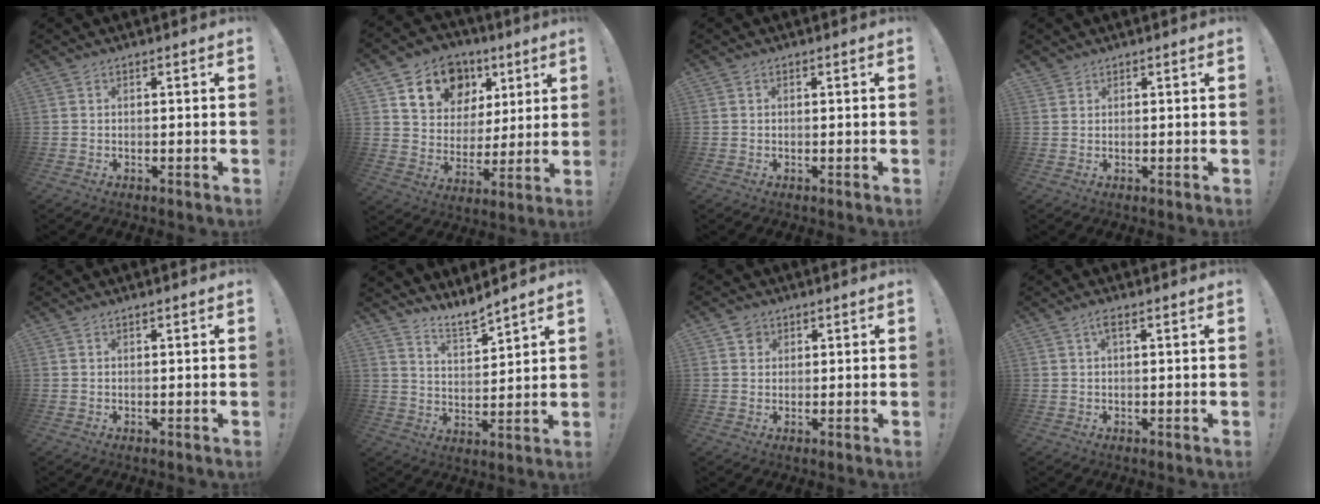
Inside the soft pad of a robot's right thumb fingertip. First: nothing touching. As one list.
[{"total": 15.6, "force": [8.7, 11.8, 5.4], "torque": [-0.094, -0.036, 0.173]}, {"total": 0.0}, {"total": 1.9, "force": [1.5, 1.1, 0.1], "torque": [0.000, -0.006, 0.029]}, {"total": 0.7, "force": [0.6, 0.1, 0.3], "torque": [-0.003, -0.001, 0.011]}, {"total": 7.2, "force": [6.8, 1.1, 2.1], "torque": [-0.040, -0.056, 0.124]}, {"total": 2.9, "force": [1.6, 2.4, 0.4], "torque": [0.002, -0.007, 0.027]}, {"total": 2.4, "force": [1.2, 0.5, 2.1], "torque": [-0.043, 0.003, 0.019]}]